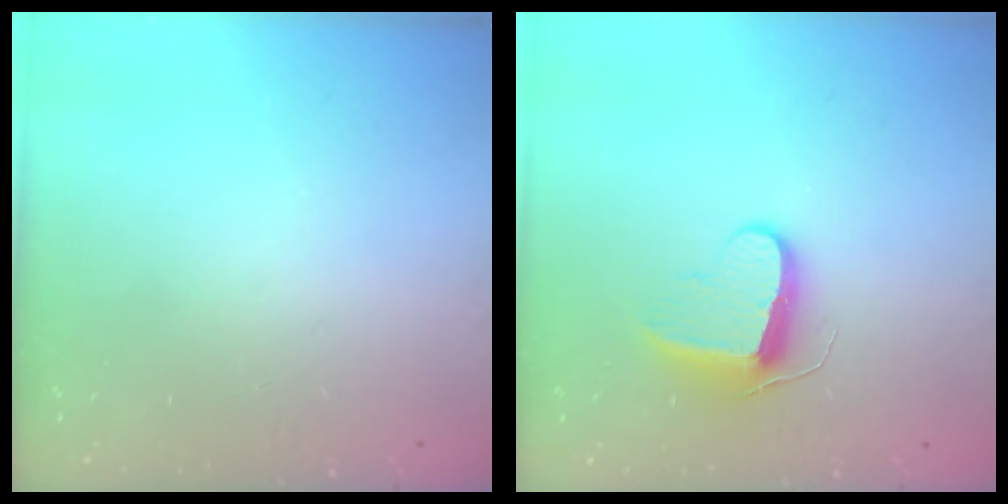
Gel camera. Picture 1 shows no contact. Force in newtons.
{"total": 9.9, "press": 9.9, "slide": 0.2}